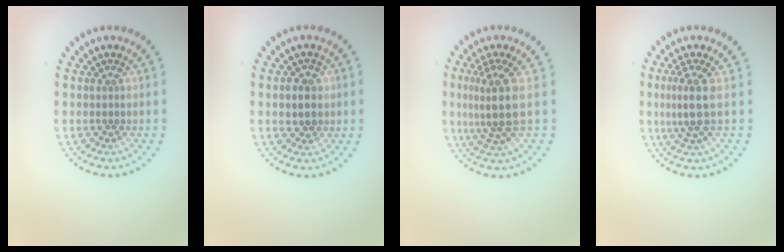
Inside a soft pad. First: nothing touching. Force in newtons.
{"total": 2.6, "press": 2.6, "slide": 0.6}
{"total": 4.1, "press": 3.2, "slide": 2.5}
{"total": 2.9, "press": 2.4, "slide": 1.6}